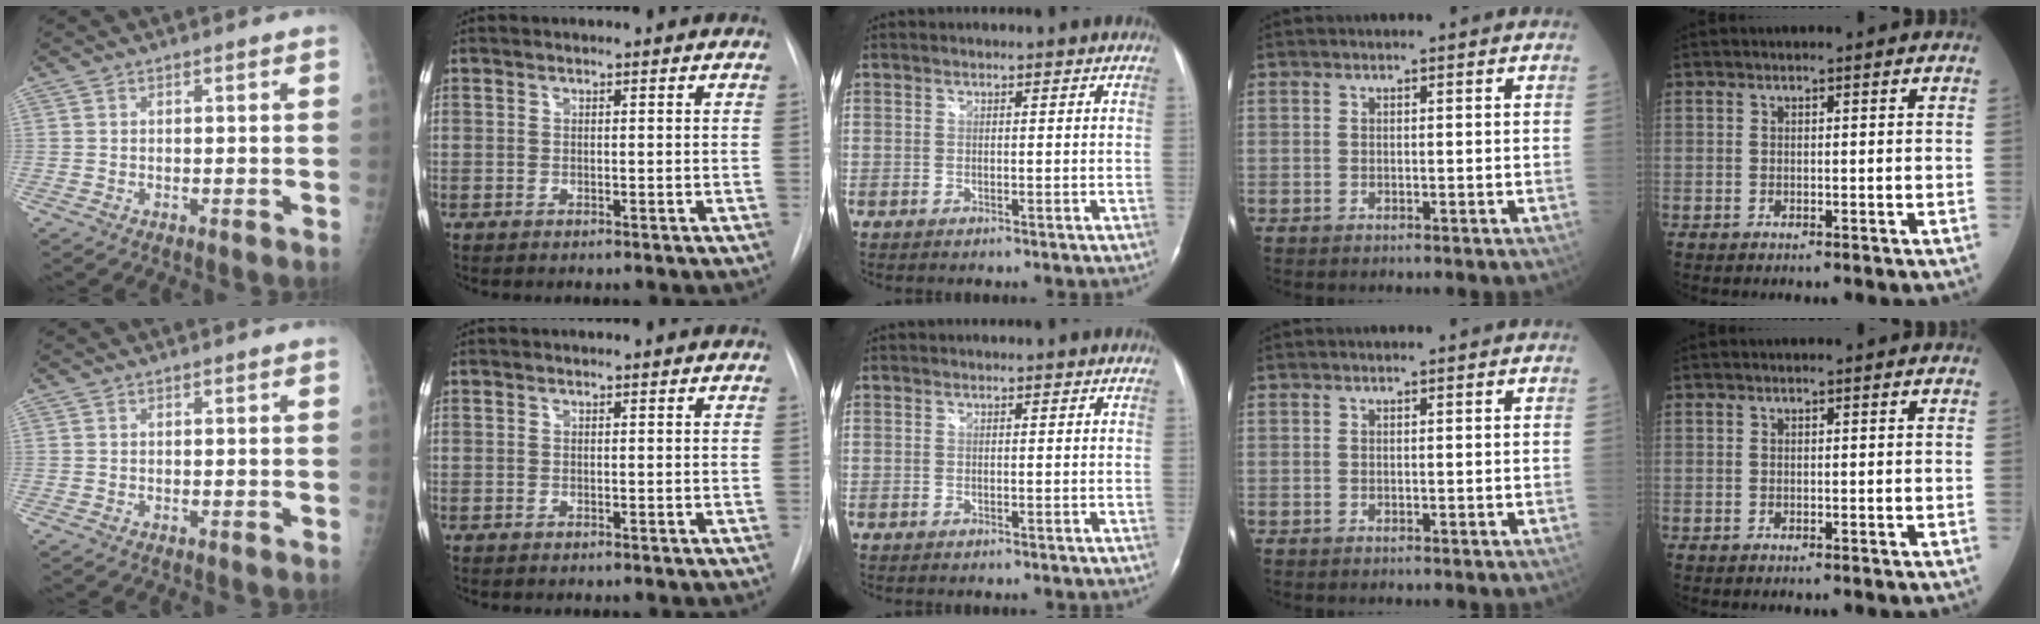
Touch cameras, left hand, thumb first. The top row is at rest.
{}